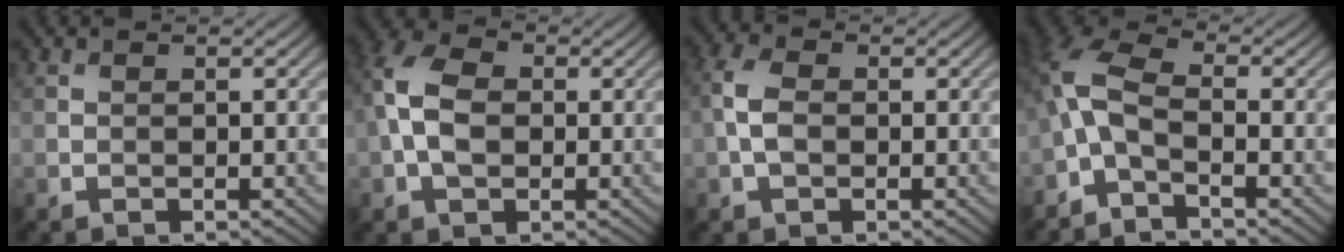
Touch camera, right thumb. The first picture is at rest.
{"total": 7.4, "force": [0.2, 5.0, 5.5], "torque": [-0.139, 0.007, -0.007]}
{"total": 3.9, "force": [-0.3, 2.6, 3.0], "torque": [-0.073, 0.006, -0.011]}
{"total": 6.0, "force": [-2.0, 2.7, 5.1], "torque": [-0.123, 0.011, -0.060]}